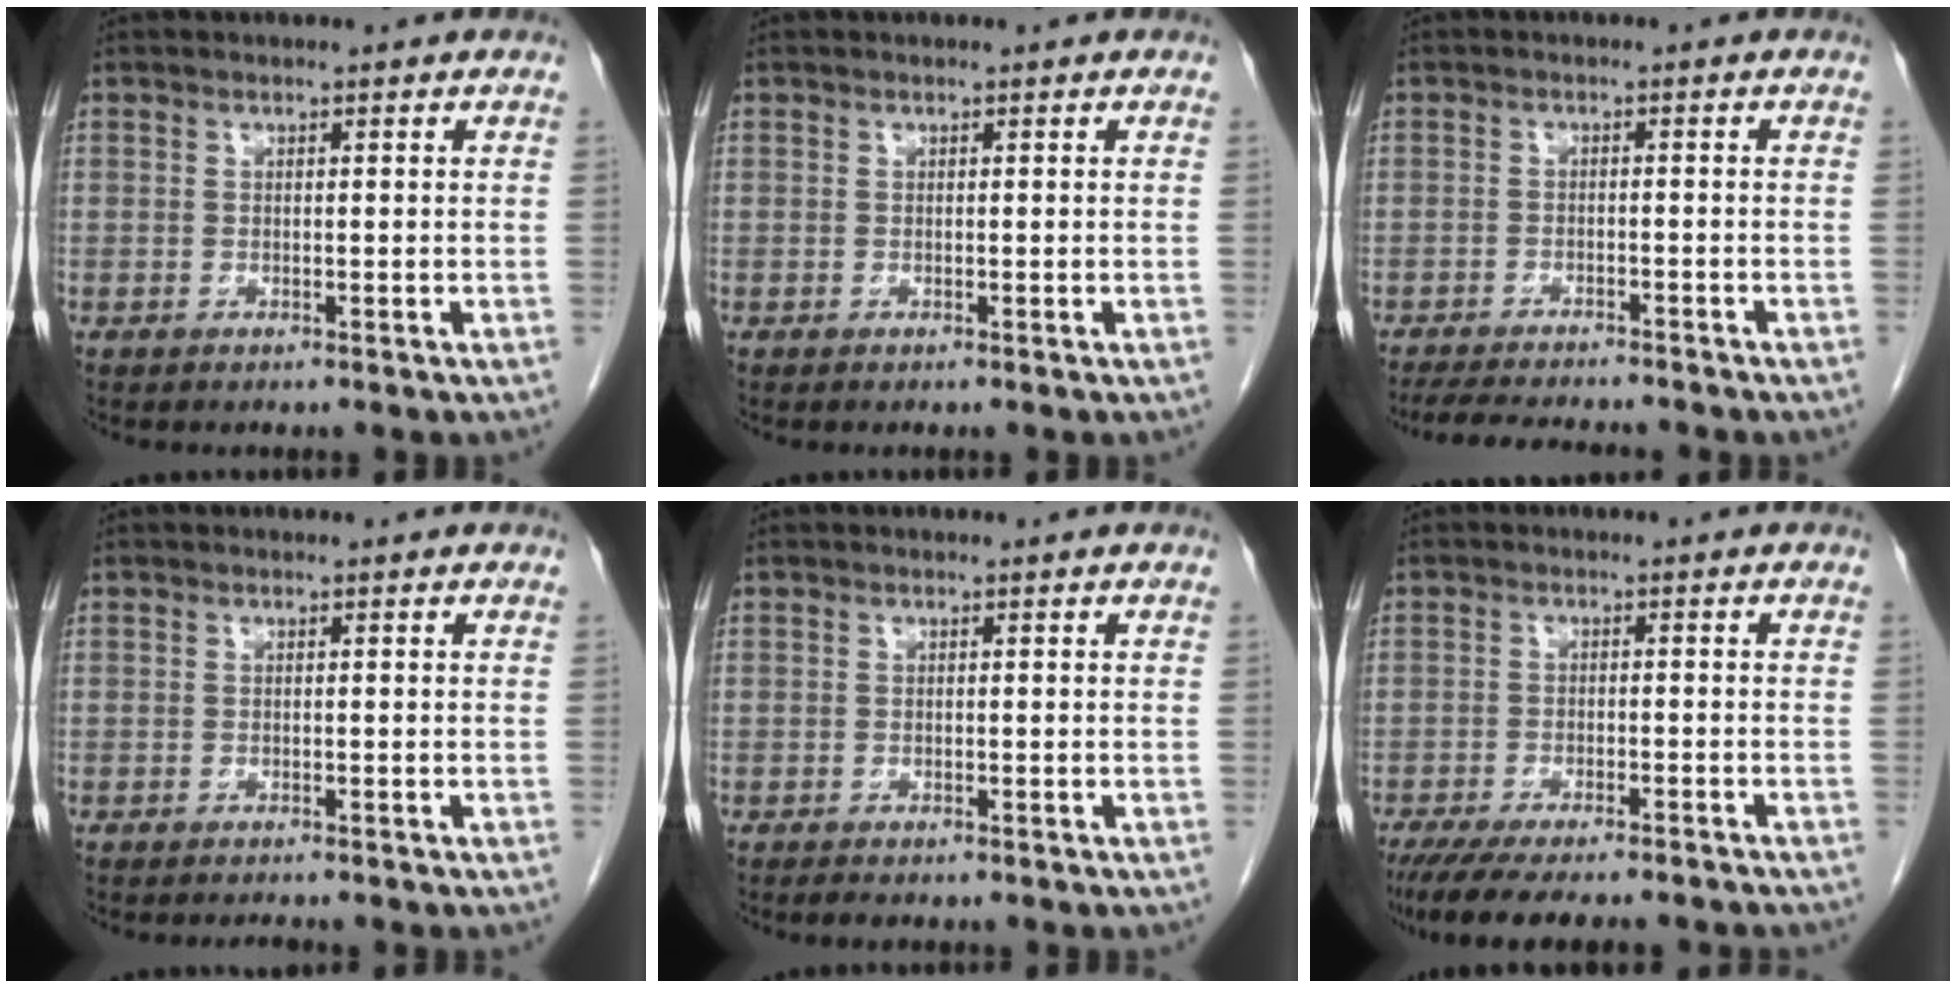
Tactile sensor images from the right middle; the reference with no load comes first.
{"total": 0.0}
{"total": 11.1, "force": [-9.9, 1.7, 4.8], "torque": [-0.068, -0.014, -0.136]}
{"total": 0.9, "force": [-0.8, -0.1, 0.2], "torque": [-0.010, -0.007, -0.009]}
{"total": 0.9, "force": [-0.8, 0.2, 0.4], "torque": [-0.017, -0.006, -0.012]}
{"total": 15.4, "force": [-13.3, 2.8, 7.2], "torque": [-0.132, -0.027, -0.182]}